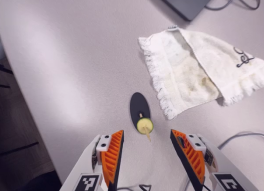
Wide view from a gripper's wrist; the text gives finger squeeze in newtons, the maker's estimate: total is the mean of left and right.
{"total": 0.0}